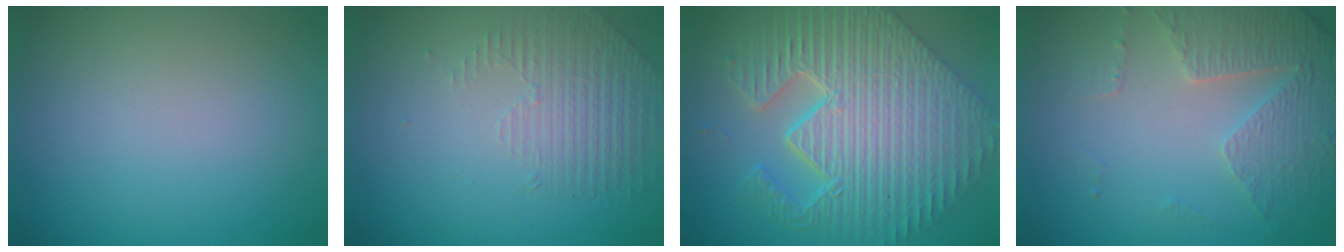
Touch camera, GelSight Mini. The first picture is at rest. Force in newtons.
{"total": 1.5, "press": 0.9, "slide": 1.2}
{"total": 11.6, "press": 7.8, "slide": 8.5}
{"total": 4.6, "press": 3.4, "slide": 3.2}